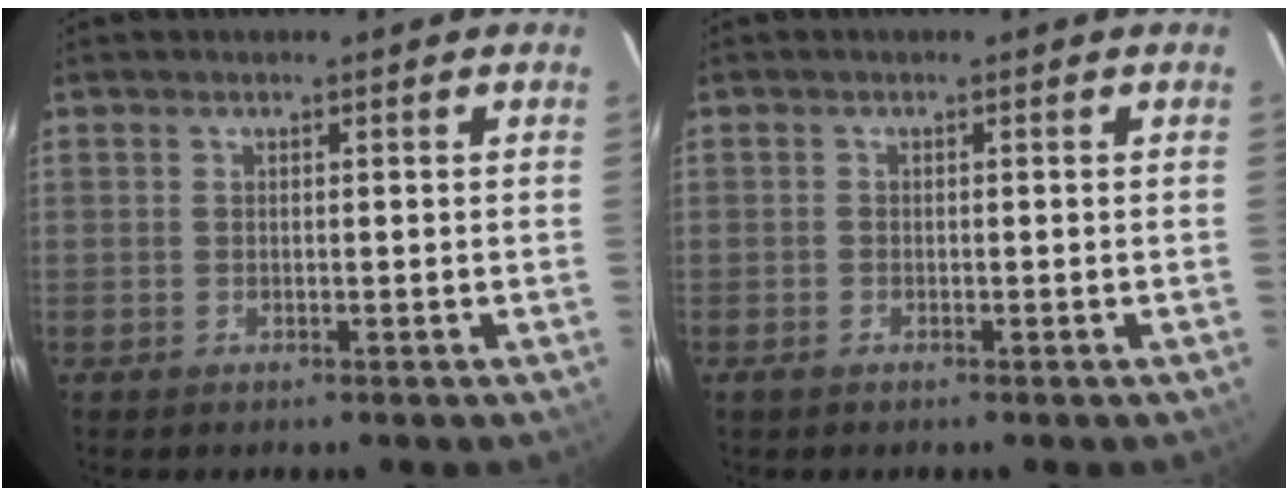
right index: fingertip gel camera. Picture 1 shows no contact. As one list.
[{"total": 1.0, "force": [-0.7, 0.5, 0.3], "torque": [-0.008, -0.002, -0.017]}]